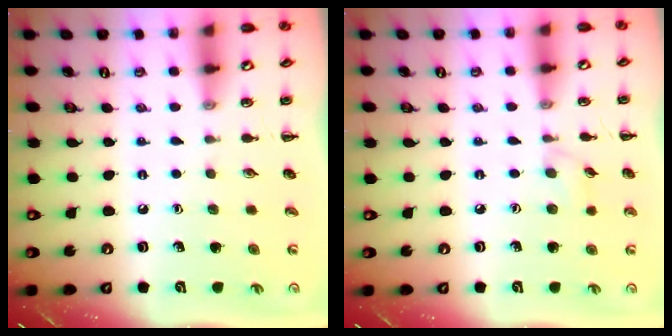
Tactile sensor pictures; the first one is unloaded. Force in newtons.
{"total": 4.3, "press": 3.9, "slide": 1.7}